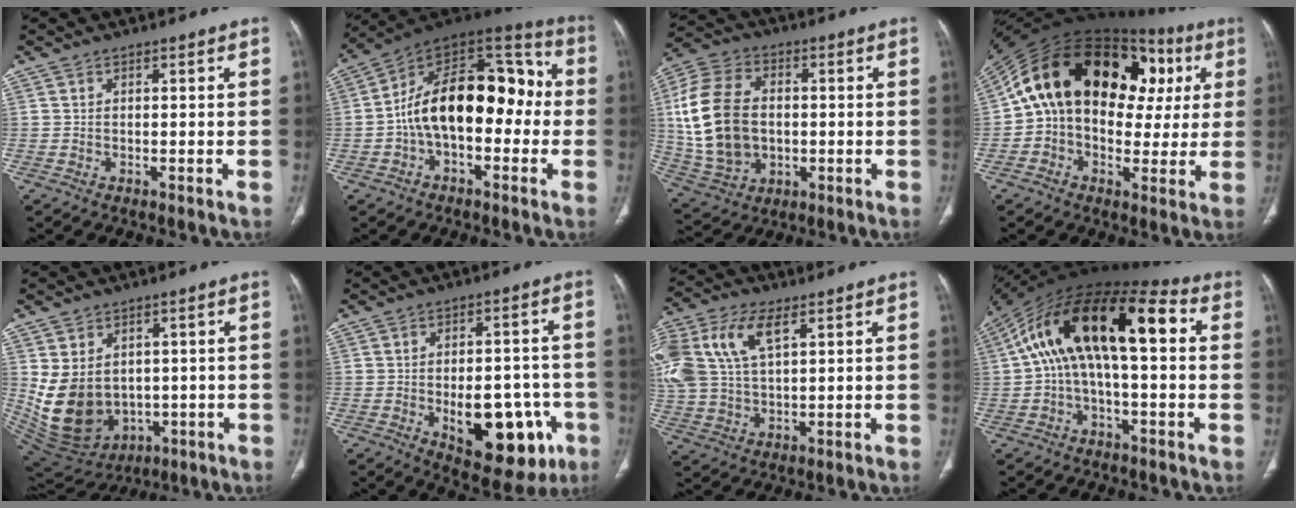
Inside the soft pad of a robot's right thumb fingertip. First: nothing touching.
{"total": 21.4, "force": [-1.3, 12.3, 17.5], "torque": [-0.252, 0.060, -0.030]}
{"total": 18.8, "force": [0.5, 13.2, 13.4], "torque": [-0.259, 0.011, 0.020]}
{"total": 27.2, "force": [5.9, 17.4, 20.0], "torque": [-0.300, 0.061, 0.090]}
{"total": 14.1, "force": [0.2, 11.0, 8.7], "torque": [-0.143, -0.009, 0.046]}
{"total": 17.5, "force": [-5.4, 9.0, 14.0], "torque": [-0.157, 0.019, -0.054]}
{"total": 19.3, "force": [7.3, 10.9, 14.2], "torque": [-0.350, 0.017, 0.138]}
{"total": 20.7, "force": [2.6, 9.0, 18.5], "torque": [-0.313, 0.058, 0.030]}